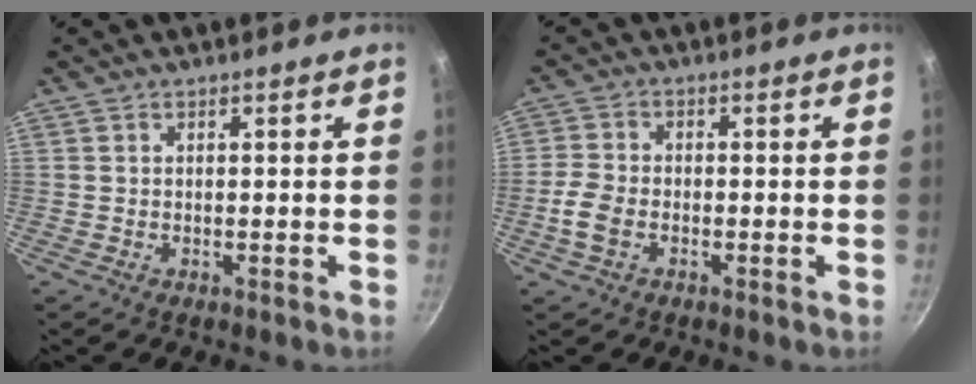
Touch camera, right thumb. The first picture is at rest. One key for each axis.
{"total": 4.8, "fx": -1.8, "fy": 3.0, "fz": 3.3, "tx": -0.071, "ty": 0.012, "tz": -0.042}